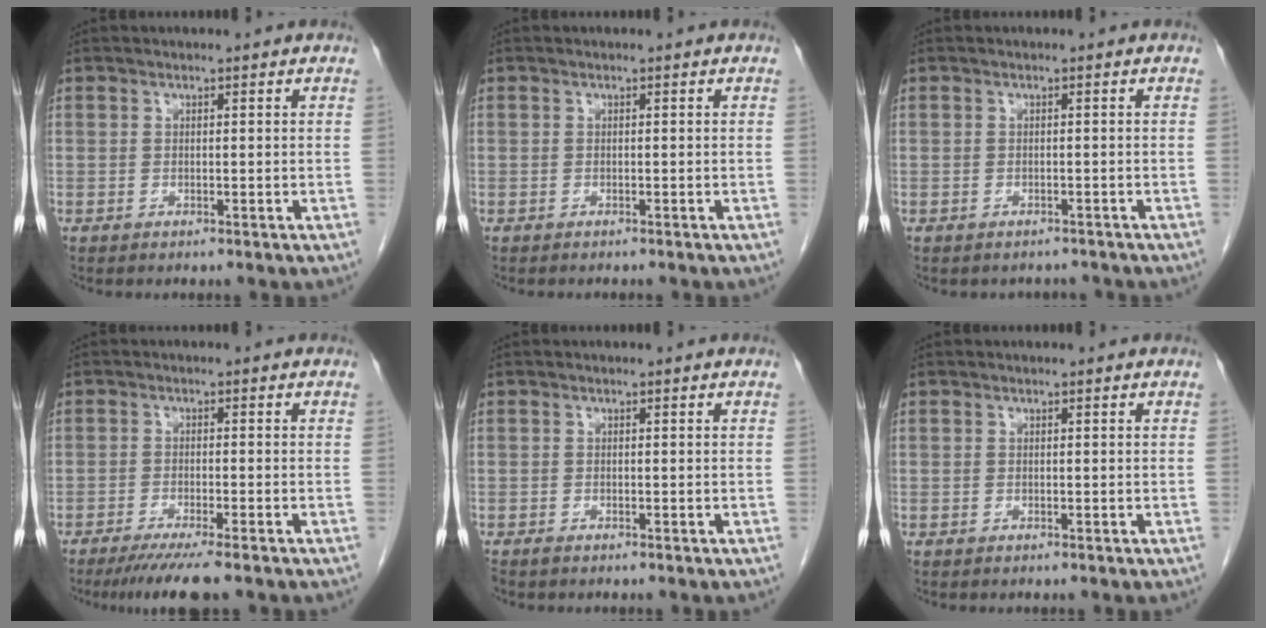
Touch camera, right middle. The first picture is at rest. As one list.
[{"total": 0.9, "force": [-0.8, 0.2, 0.3], "torque": [-0.009, -0.002, -0.011]}, {"total": 2.3, "force": [-2.0, 1.0, -0.1], "torque": [0.000, 0.000, -0.027]}, {"total": 6.9, "force": [-5.5, -0.2, 4.3], "torque": [-0.060, -0.017, -0.087]}, {"total": 0.5, "force": [-0.5, 0.1, 0.2], "torque": [-0.010, -0.002, -0.010]}, {"total": 0.0}]